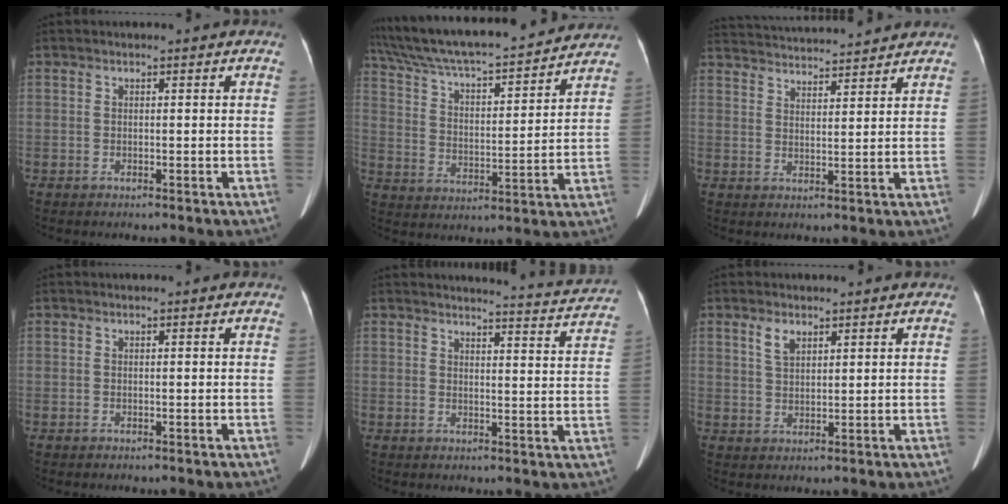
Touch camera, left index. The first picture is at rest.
{"total": 22.2, "force": [20.1, 2.4, 9.1], "torque": [-0.162, 0.006, 0.305]}
{"total": 15.1, "force": [14.4, 0.8, 4.3], "torque": [-0.083, 0.019, 0.218]}
{"total": 0.0}
{"total": 9.7, "force": [9.6, -0.8, 0.9], "torque": [-0.014, -0.053, 0.103]}
{"total": 3.2, "force": [1.9, 1.5, 2.0], "torque": [-0.042, -0.002, 0.047]}